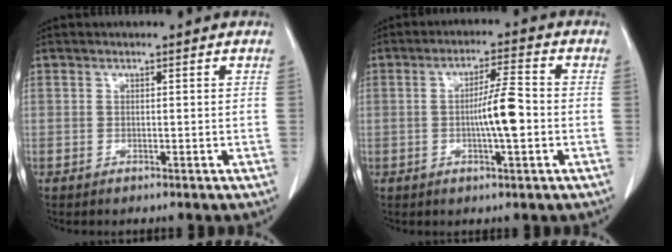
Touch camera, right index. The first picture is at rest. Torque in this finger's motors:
{"motor_torque": [0.24, 0.00, 0.26, 0.06]}